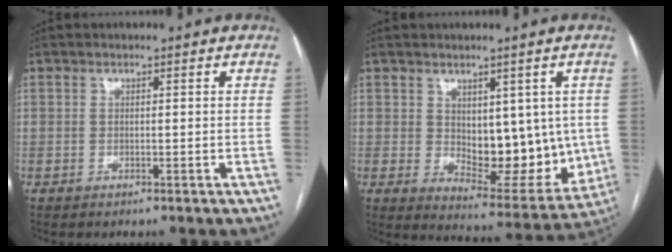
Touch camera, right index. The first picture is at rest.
{"total": 12.8, "force": [0.6, 6.7, 10.9], "torque": [-0.136, -0.011, 0.031]}